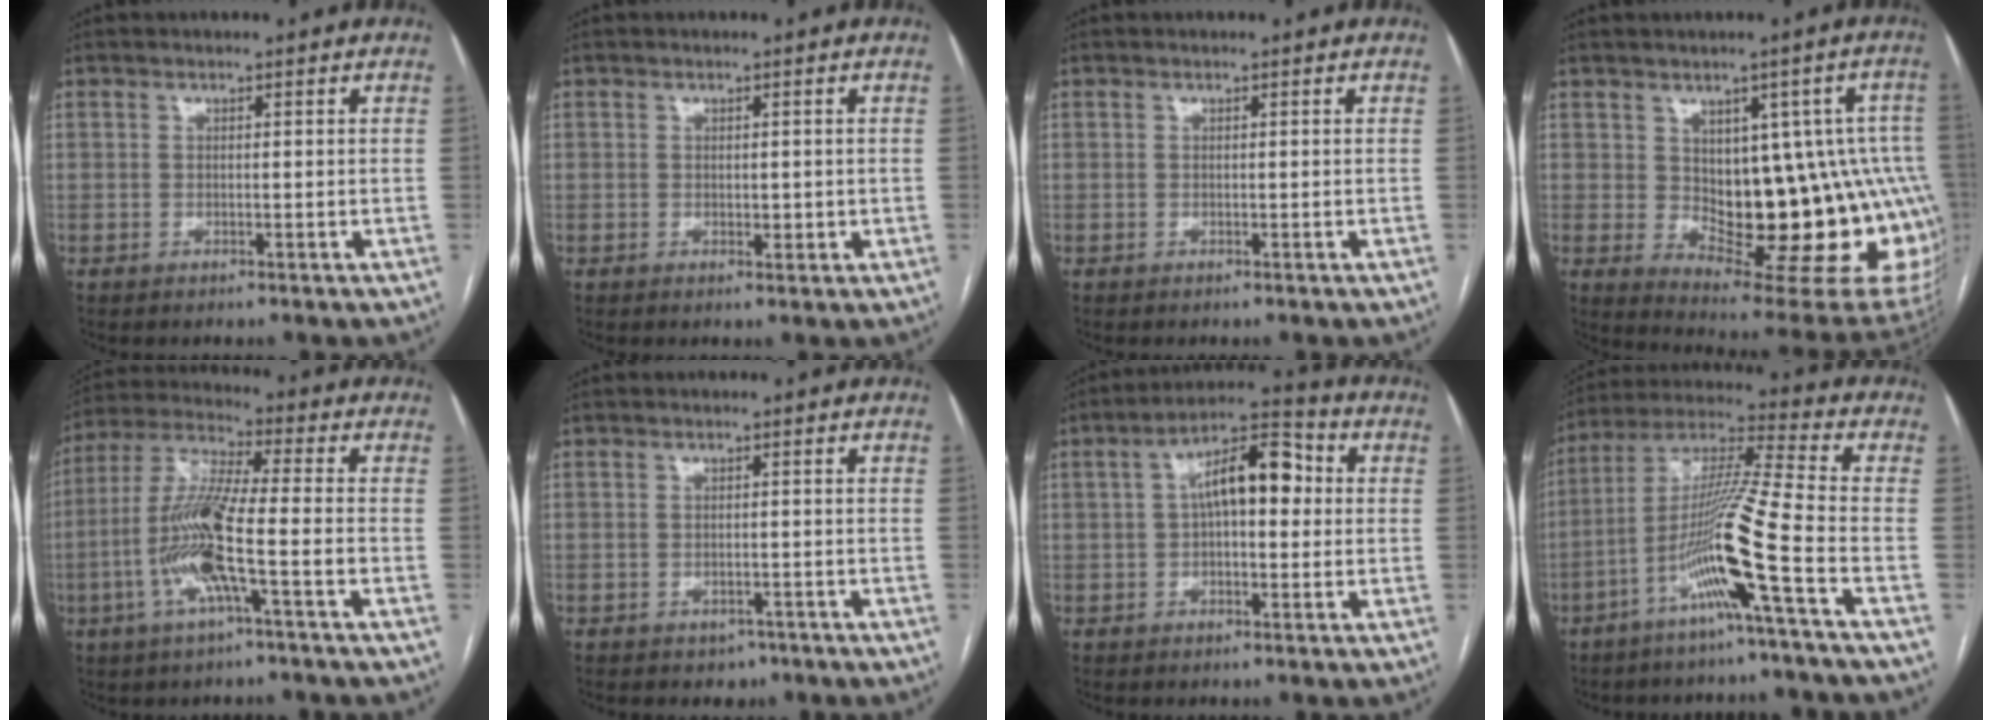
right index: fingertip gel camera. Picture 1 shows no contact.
{"total": 1.7, "force": [0.0, 1.1, 1.3], "torque": [-0.016, 0.000, 0.003]}
{"total": 0.0}
{"total": 19.2, "force": [-0.4, 8.5, 17.2], "torque": [-0.142, 0.017, 0.019]}
{"total": 12.2, "force": [-3.5, 0.9, 11.6], "torque": [-0.245, 0.004, -0.071]}
{"total": 2.2, "force": [-1.4, 1.5, 0.7], "torque": [-0.008, 0.003, -0.010]}
{"total": 10.3, "force": [1.4, 3.9, 9.4], "torque": [-0.161, 0.039, 0.017]}
{"total": 13.7, "force": [-5.7, -1.9, 12.3], "torque": [-0.238, -0.003, -0.113]}